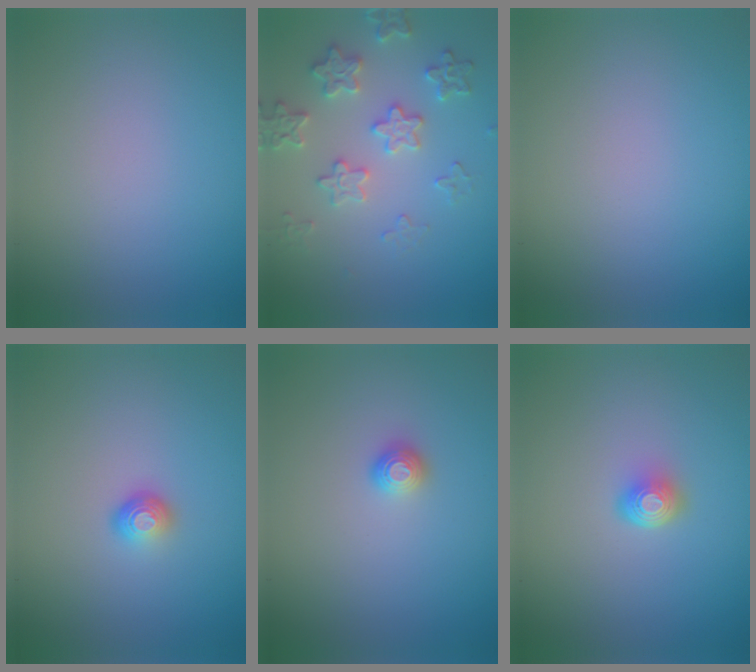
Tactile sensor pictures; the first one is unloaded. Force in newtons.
{"total": 3.5, "press": 3.5, "slide": 0.5}
{"total": 0.0}
{"total": 1.6, "press": 1.1, "slide": 1.2}
{"total": 1.1, "press": 1.0, "slide": 0.2}
{"total": 2.1, "press": 1.4, "slide": 1.6}